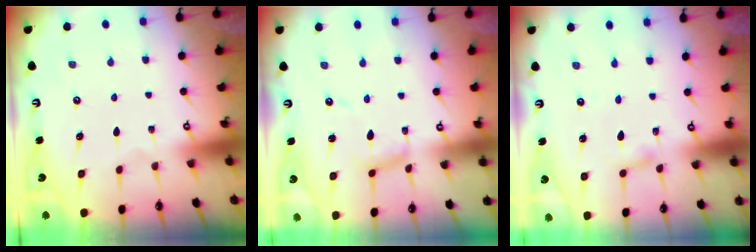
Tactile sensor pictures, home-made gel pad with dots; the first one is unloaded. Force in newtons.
{"total": 7.7, "press": 7.6, "slide": 0.5}
{"total": 1.8, "press": 1.7, "slide": 0.2}